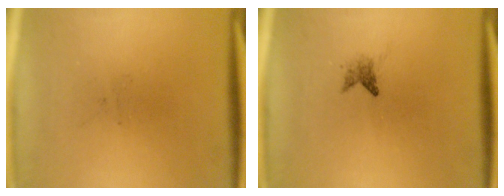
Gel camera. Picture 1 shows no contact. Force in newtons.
{"total": 1.2}